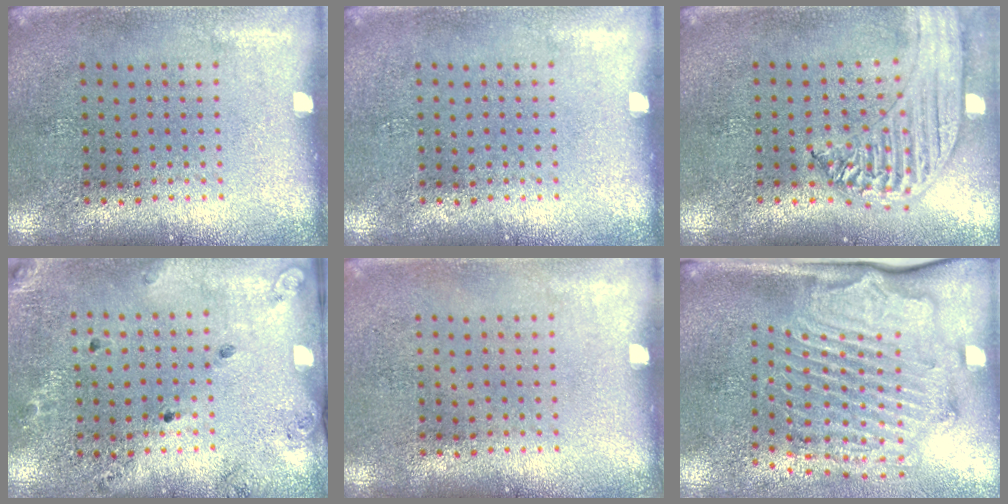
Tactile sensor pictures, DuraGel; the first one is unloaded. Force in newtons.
{"total": 0.0}
{"total": 1.7, "press": 1.7, "slide": 0.5}
{"total": 1.3, "press": 1.2, "slide": 0.6}
{"total": 0.0}
{"total": 2.3, "press": 2.1, "slide": 0.7}